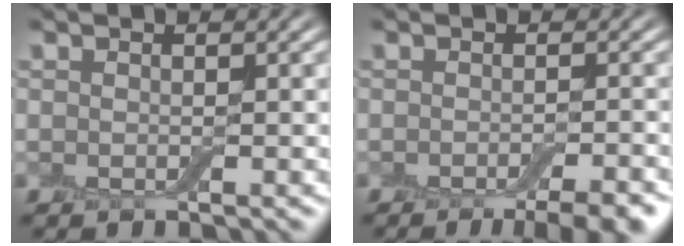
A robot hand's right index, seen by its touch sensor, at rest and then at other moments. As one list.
[{"total": 4.9, "force": [-3.2, 1.3, 3.5], "torque": [-0.034, 0.002, -0.038]}]